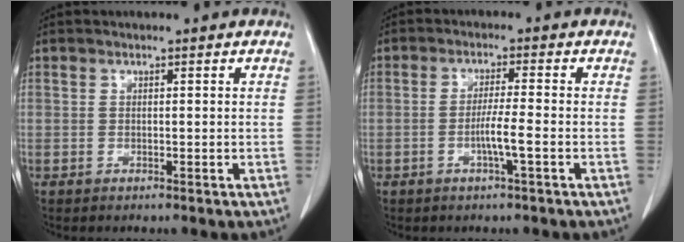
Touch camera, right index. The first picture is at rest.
{"total": 3.9, "force": [-1.3, -0.4, 3.7], "torque": [-0.066, -0.004, -0.026]}